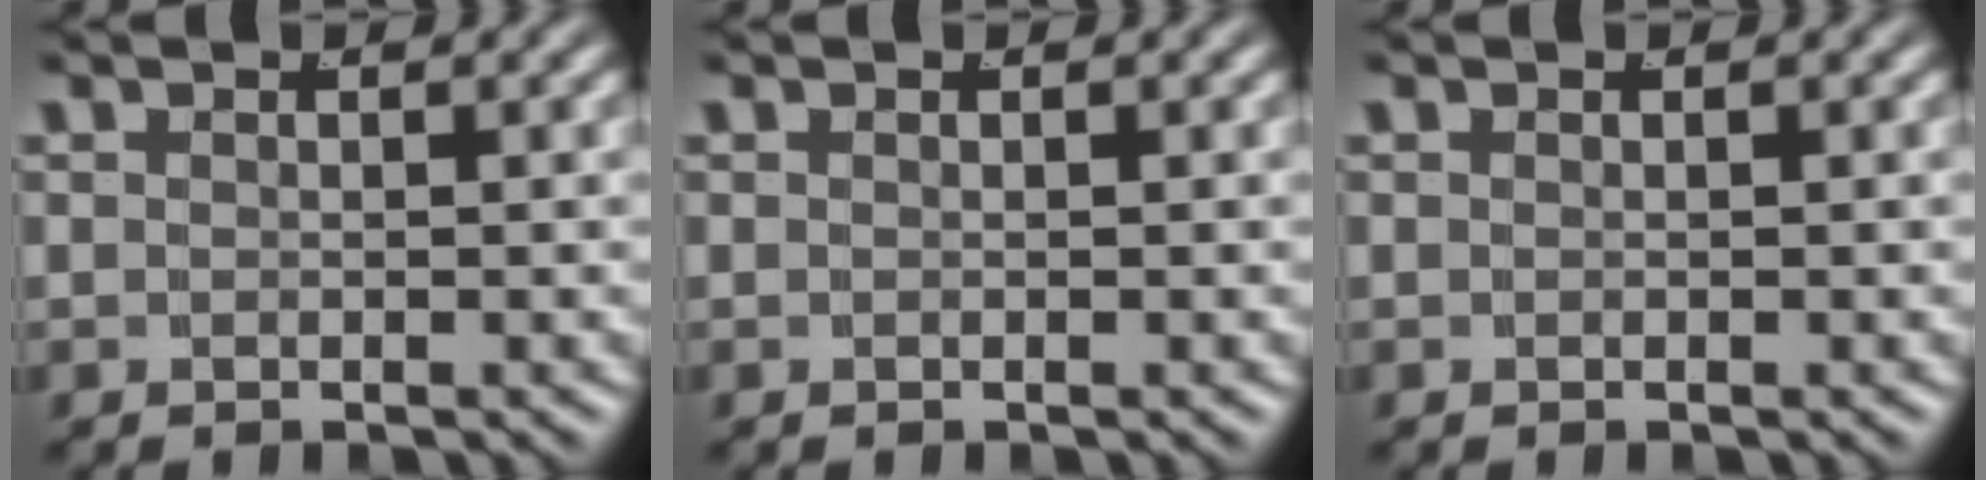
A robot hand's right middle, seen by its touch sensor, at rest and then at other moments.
{"total": 0.0}
{"total": 0.0}